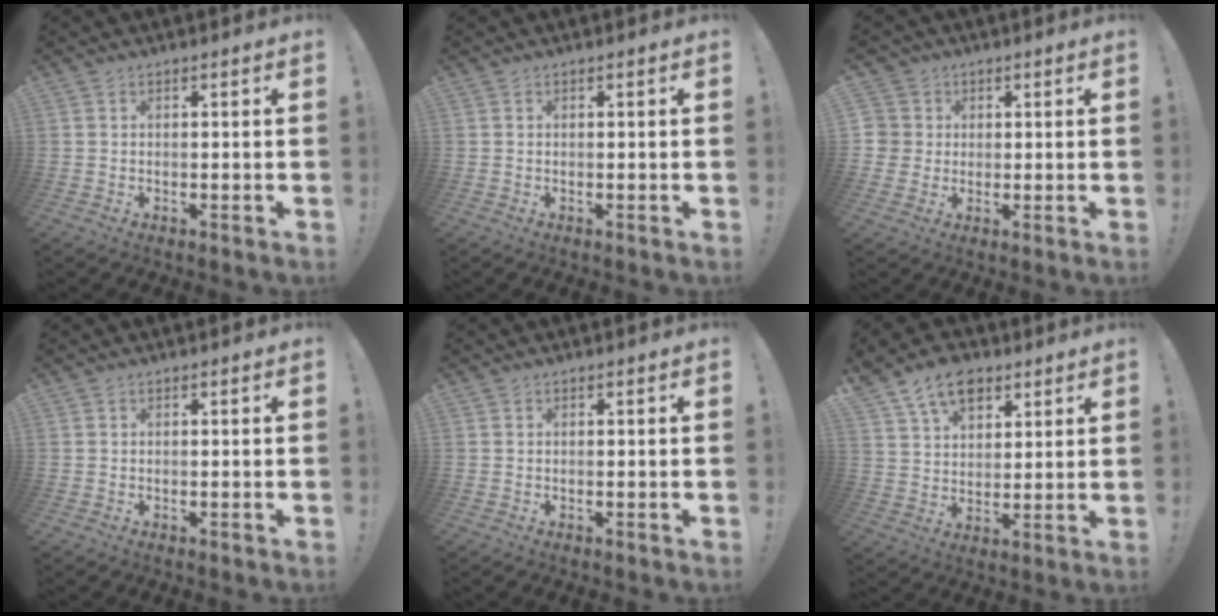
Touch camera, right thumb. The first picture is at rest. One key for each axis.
{"total": 0.0}
{"total": 4.9, "fx": 1.3, "fy": 4.7, "fz": 0.7, "tx": -0.010, "ty": -0.008, "tz": 0.022}
{"total": 0.0}
{"total": 0.0}
{"total": 11.7, "fx": 7.2, "fy": 7.5, "fz": 5.5, "tx": -0.084, "ty": -0.034, "tz": 0.135}